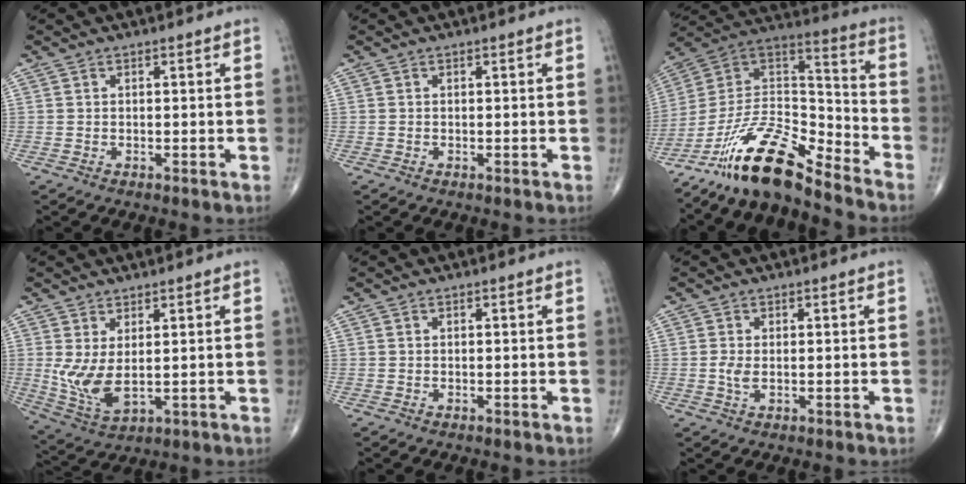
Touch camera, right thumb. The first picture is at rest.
{"total": 0.0}
{"total": 16.6, "force": [-13.4, 4.4, 8.9], "torque": [-0.140, 0.098, -0.253]}
{"total": 7.7, "force": [0.8, 3.5, 6.8], "torque": [-0.143, -0.018, 0.032]}
{"total": 0.0}
{"total": 2.0, "force": [0.0, 1.0, 1.8], "torque": [-0.044, -0.003, 0.001]}